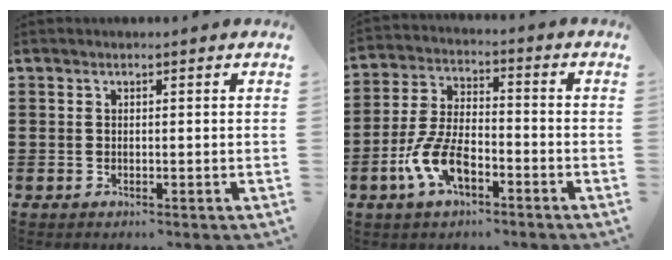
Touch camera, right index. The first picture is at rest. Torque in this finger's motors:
{"motor_torque": [2.14, 0.00, 0.83, 0.21]}